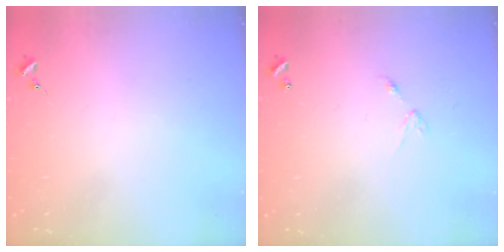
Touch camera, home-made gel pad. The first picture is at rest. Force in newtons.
{"total": 5.9, "press": 5.9, "slide": 0.4}